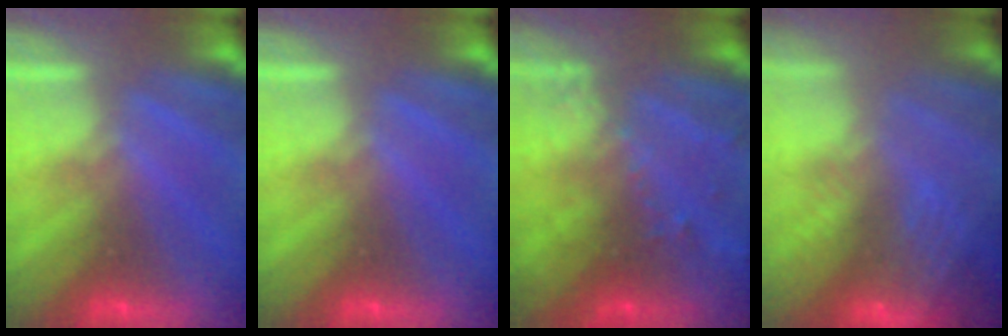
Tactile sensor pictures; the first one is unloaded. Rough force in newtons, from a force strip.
{"total": 0.0}
{"total": 7.4}
{"total": 8.6}